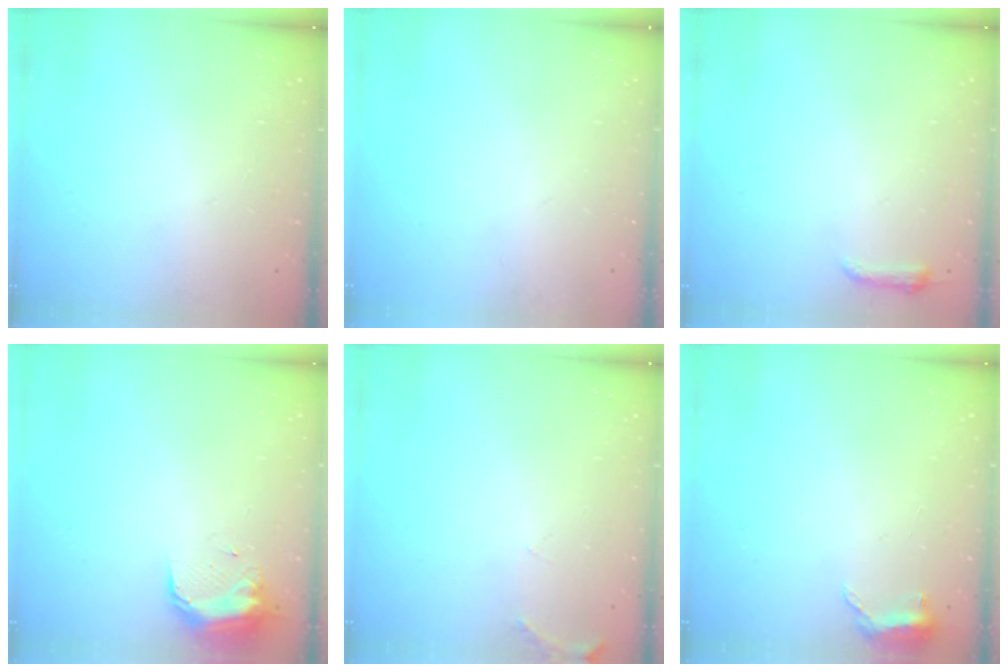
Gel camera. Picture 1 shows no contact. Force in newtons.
{"total": 0.0}
{"total": 3.7, "press": 3.7, "slide": 0.7}
{"total": 9.7, "press": 9.7, "slide": 0.7}
{"total": 5.6, "press": 5.4, "slide": 1.3}
{"total": 5.7, "press": 5.6, "slide": 1.4}